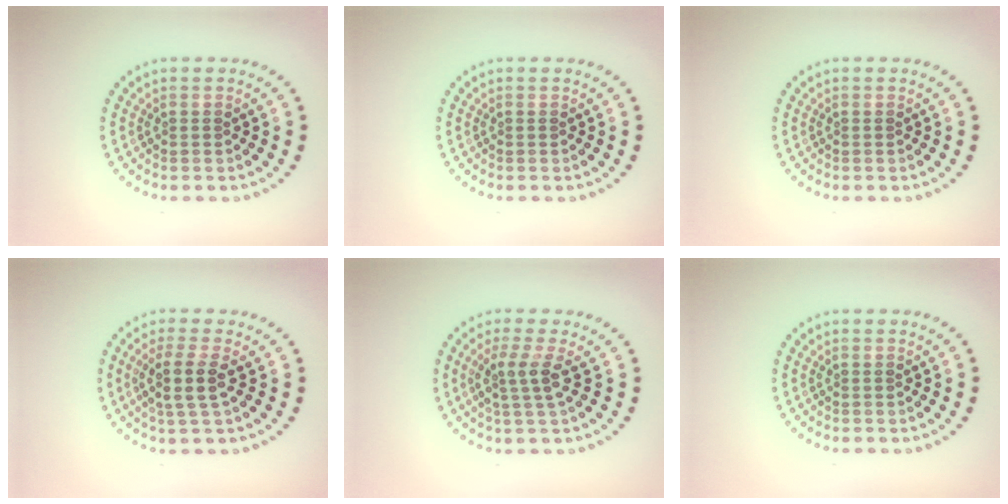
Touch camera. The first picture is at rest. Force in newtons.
{"total": 0.0}
{"total": 0.0}
{"total": 2.9, "press": 2.4, "slide": 1.7}
{"total": 2.6, "press": 2.0, "slide": 1.7}
{"total": 0.0}